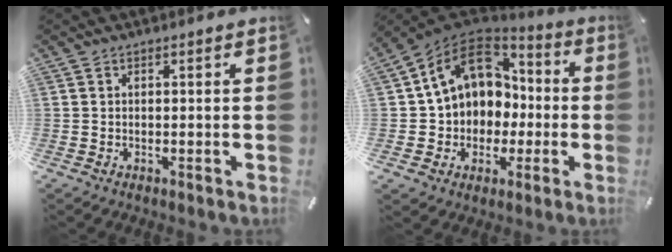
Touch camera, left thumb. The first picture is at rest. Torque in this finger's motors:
{"motor_torque": [0.75, 2.44, 0.72, -0.01, 0.30]}